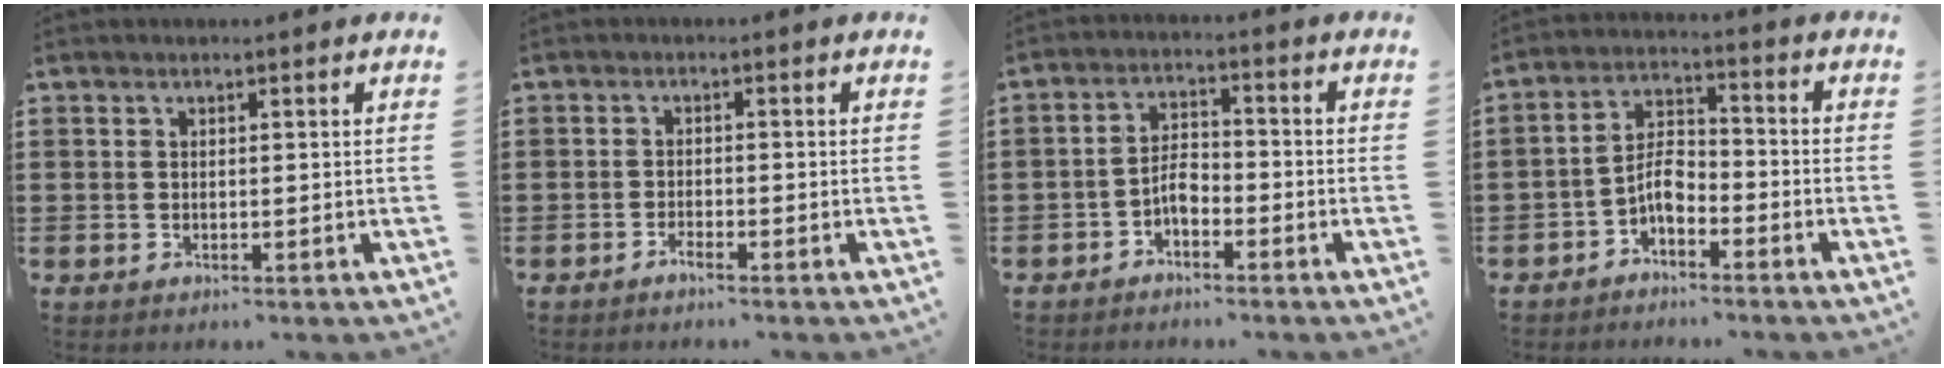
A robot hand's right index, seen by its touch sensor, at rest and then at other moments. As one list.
[{"total": 1.2, "force": [-1.1, 0.1, 0.5], "torque": [-0.012, -0.003, -0.021]}, {"total": 3.7, "force": [-2.1, 1.7, 2.6], "torque": [-0.063, 0.002, -0.045]}, {"total": 4.9, "force": [-2.8, 2.1, 3.4], "torque": [-0.082, 0.006, -0.061]}]